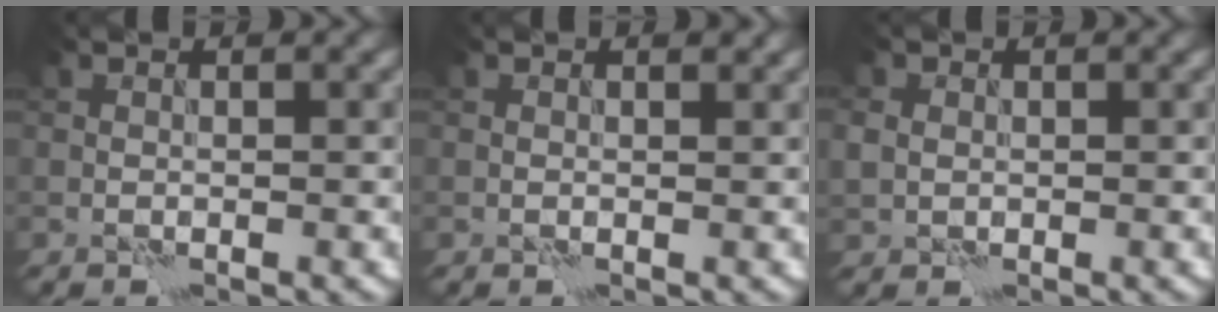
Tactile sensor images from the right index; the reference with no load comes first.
{"total": 0.6, "force": [0.3, 0.4, 0.4], "torque": [-0.002, 0.000, 0.005]}
{"total": 1.7, "force": [0.2, 1.6, 0.6], "torque": [-0.013, 0.002, 0.002]}